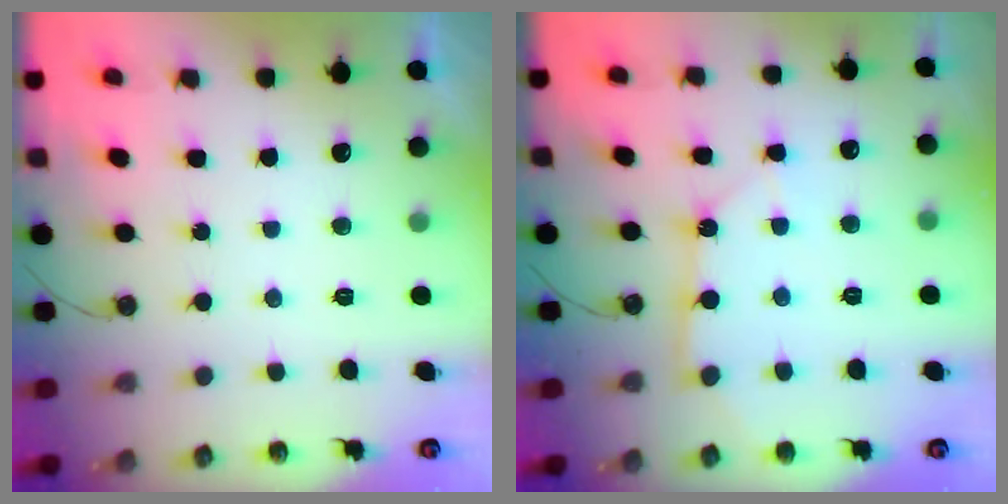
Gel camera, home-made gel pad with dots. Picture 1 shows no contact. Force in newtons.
{"total": 8.5, "press": 8.4, "slide": 0.8}